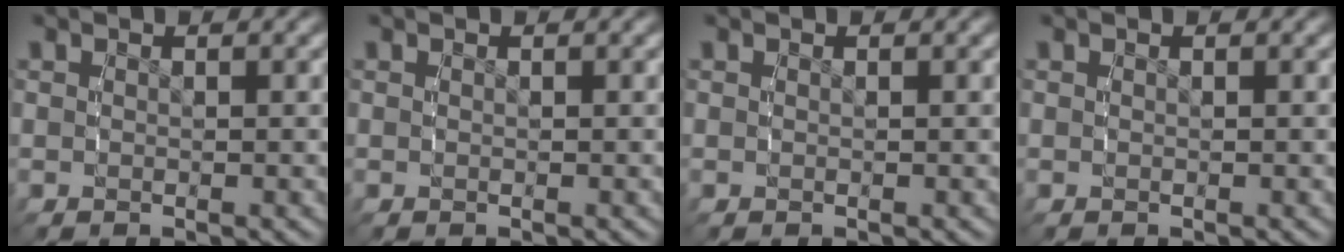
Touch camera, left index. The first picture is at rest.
{"total": 0.0}
{"total": 0.0}
{"total": 0.0}